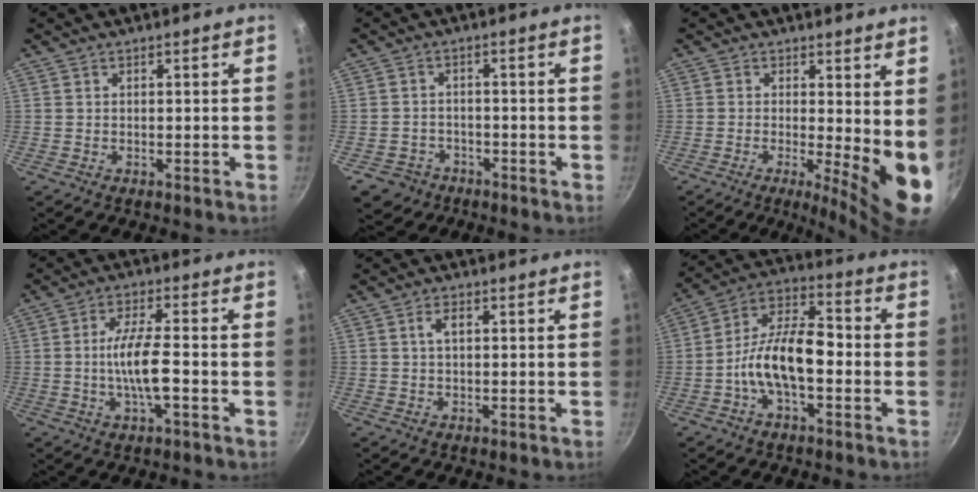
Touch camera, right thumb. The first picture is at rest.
{"total": 5.1, "force": [-2.6, 4.2, 1.3], "torque": [-0.010, 0.025, -0.035]}
{"total": 10.1, "force": [0.1, 2.9, 9.7], "torque": [-0.115, -0.025, 0.003]}
{"total": 8.9, "force": [-1.5, 1.9, 8.6], "torque": [-0.166, 0.014, -0.035]}
{"total": 2.2, "force": [0.5, 1.1, 1.9], "torque": [-0.030, 0.006, 0.011]}
{"total": 13.1, "force": [-3.1, 6.3, 11.1], "torque": [-0.183, 0.047, -0.070]}